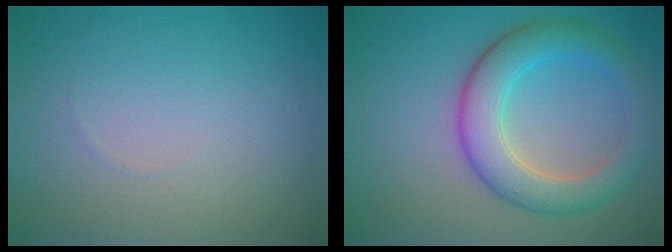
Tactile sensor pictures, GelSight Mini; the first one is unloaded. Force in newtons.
{"total": 5.7, "press": 5.7, "slide": 0.1}